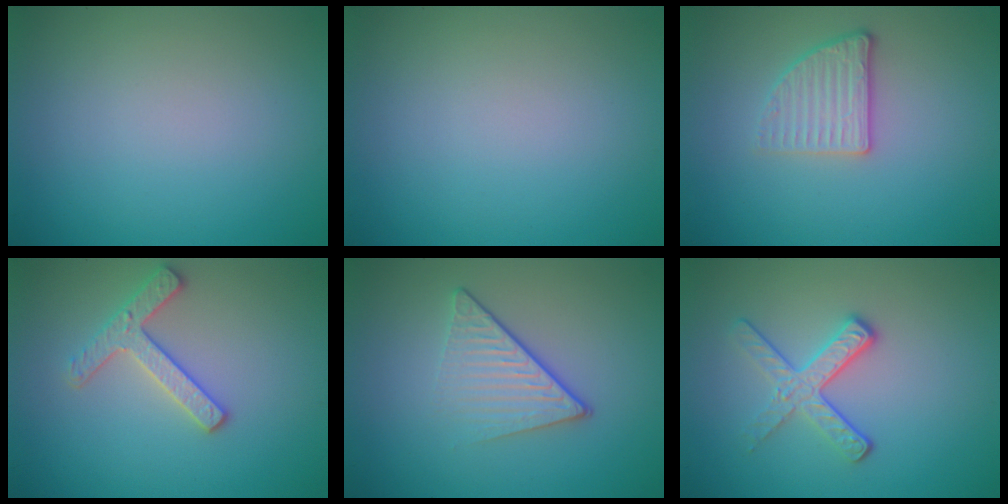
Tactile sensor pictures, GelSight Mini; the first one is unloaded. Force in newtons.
{"total": 0.0}
{"total": 2.6, "press": 2.4, "slide": 1.2}
{"total": 2.7, "press": 2.6, "slide": 0.7}
{"total": 4.2, "press": 2.7, "slide": 3.2}
{"total": 3.1, "press": 2.5, "slide": 1.9}